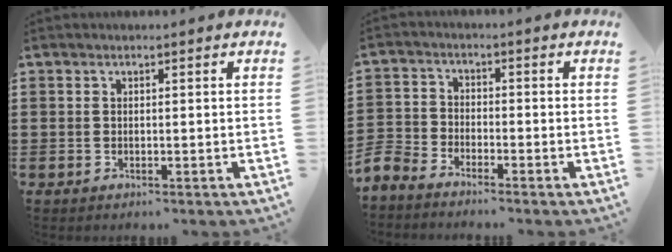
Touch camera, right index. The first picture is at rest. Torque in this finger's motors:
{"motor_torque": [-1.39, 0.75, -0.56, -0.21]}